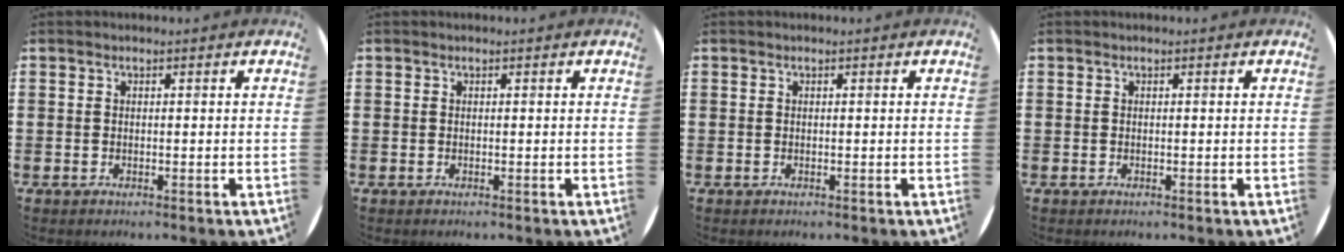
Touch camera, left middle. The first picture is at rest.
{"total": 0.0}
{"total": 0.0}
{"total": 0.0}